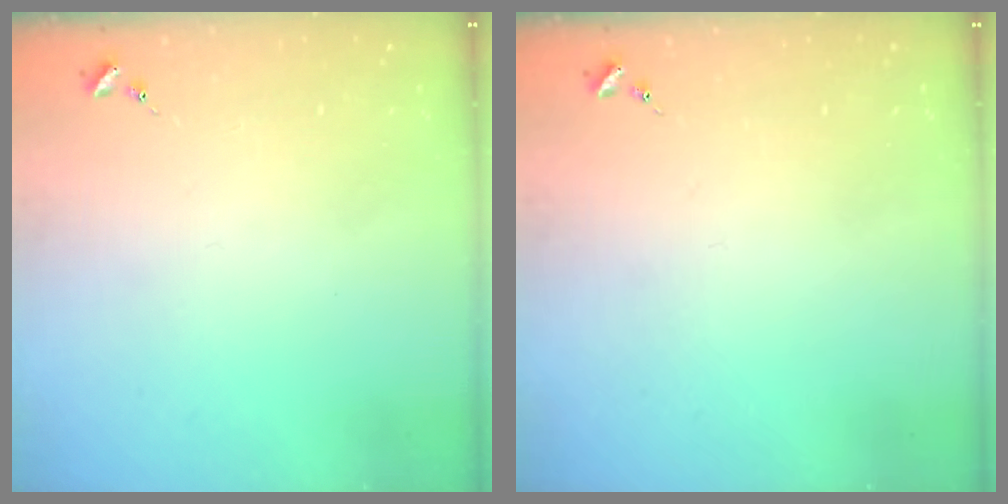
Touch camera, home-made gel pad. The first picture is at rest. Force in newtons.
{"total": 0.0}